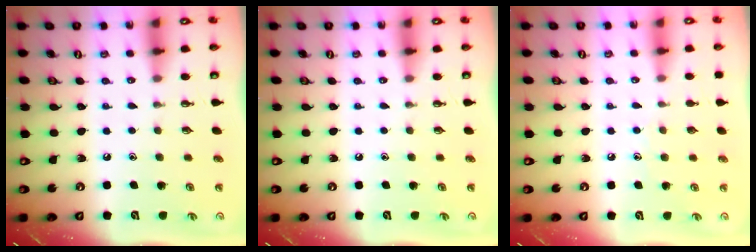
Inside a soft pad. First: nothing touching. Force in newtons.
{"total": 0.0}
{"total": 5.6, "press": 5.5, "slide": 0.7}